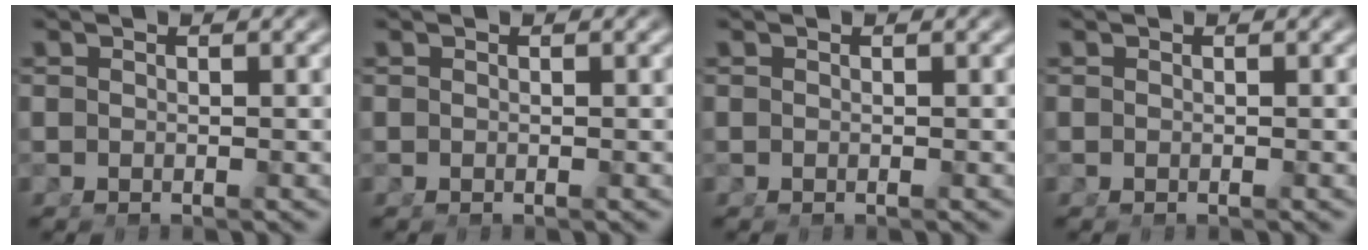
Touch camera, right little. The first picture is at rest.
{"total": 0.0}
{"total": 0.0}
{"total": 0.0}